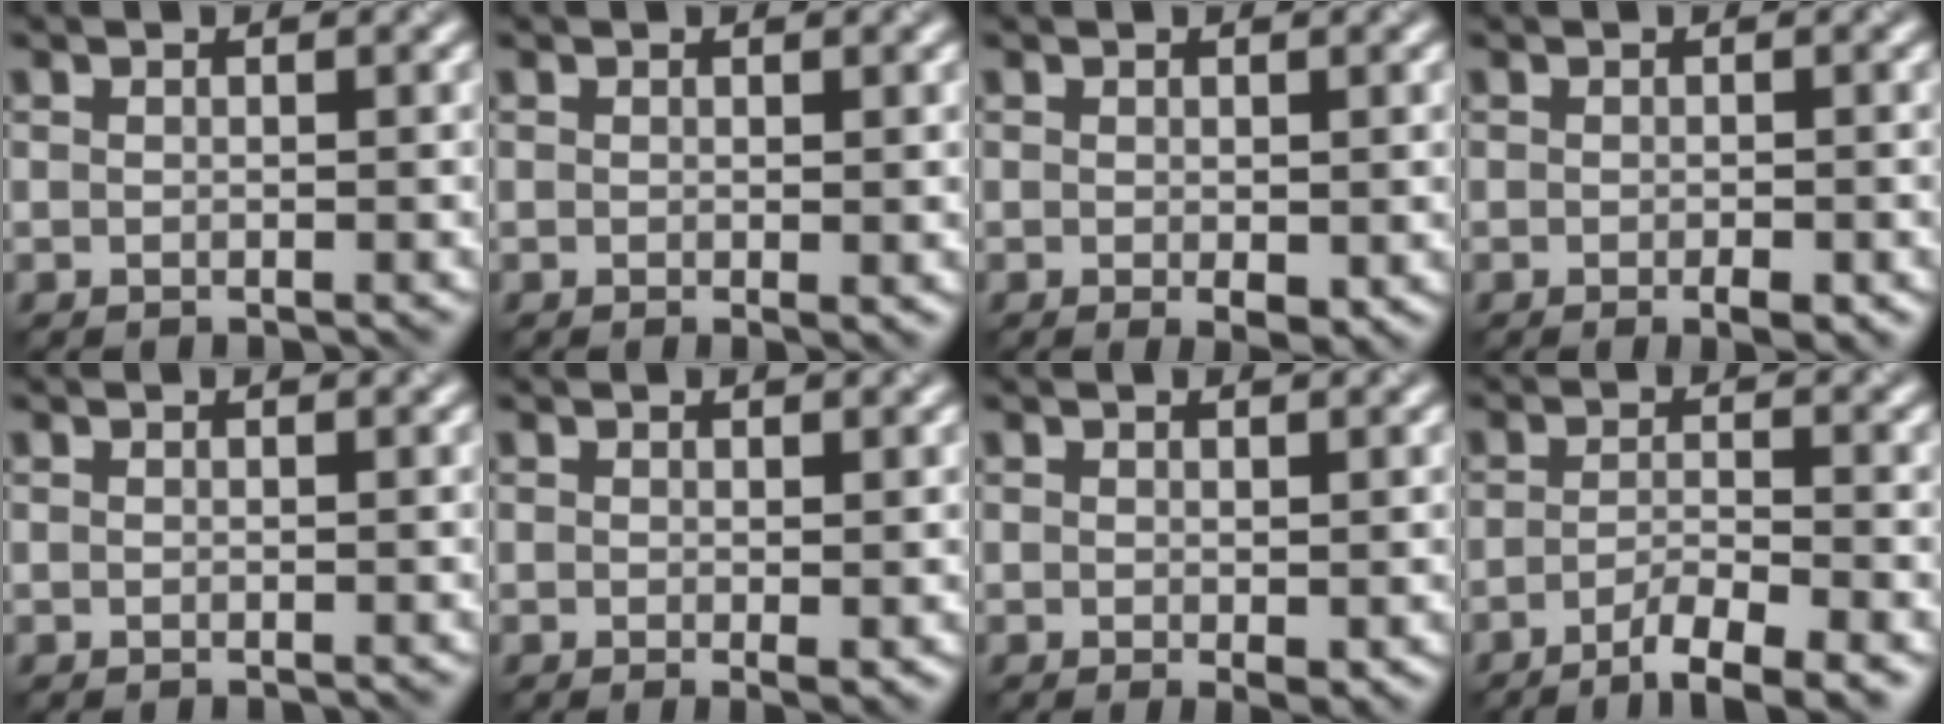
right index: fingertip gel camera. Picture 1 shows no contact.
{"total": 0.7, "force": [0.0, 0.0, 0.7], "torque": [-0.006, -0.004, -0.001]}
{"total": 1.5, "force": [-0.2, 0.6, 1.4], "torque": [-0.020, -0.008, 0.000]}
{"total": 1.7, "force": [-0.8, 0.4, 1.4], "torque": [-0.020, -0.004, -0.009]}
{"total": 0.0}
{"total": 1.0, "force": [0.0, 0.1, 1.0], "torque": [-0.012, -0.006, -0.001]}
{"total": 1.2, "force": [-0.1, 0.4, 1.1], "torque": [-0.013, -0.006, -0.001]}
{"total": 4.4, "force": [-2.7, 0.8, 3.3], "torque": [-0.053, 0.002, -0.050]}